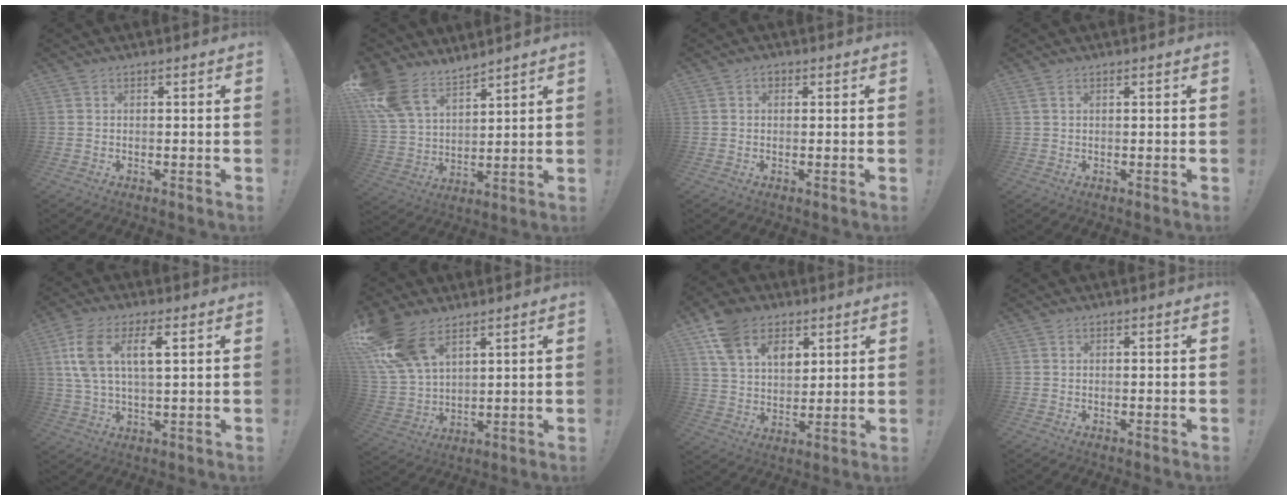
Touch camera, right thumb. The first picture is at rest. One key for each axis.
{"total": 13.2, "fx": 10.5, "fy": 6.6, "fz": 4.6, "tx": -0.099, "ty": -0.069, "tz": 0.204}
{"total": 1.2, "fx": 0.3, "fy": 1.0, "fz": 0.6, "tx": -0.008, "ty": 0.002, "tz": 0.004}
{"total": 1.5, "fx": 0.8, "fy": 0.4, "fz": 1.1, "tx": -0.024, "ty": 0.001, "tz": 0.015}
{"total": 10.9, "fx": 3.8, "fy": 4.7, "fz": 9.1, "tx": -0.179, "ty": -0.001, "tz": 0.066}
{"total": 16.3, "fx": 10.1, "fy": 8.9, "fz": 9.2, "tx": -0.173, "ty": -0.050, "tz": 0.195}
{"total": 15.0, "fx": 8.3, "fy": 10.0, "fz": 7.5, "tx": -0.131, "ty": -0.035, "tz": 0.160}
{"total": 0.0}